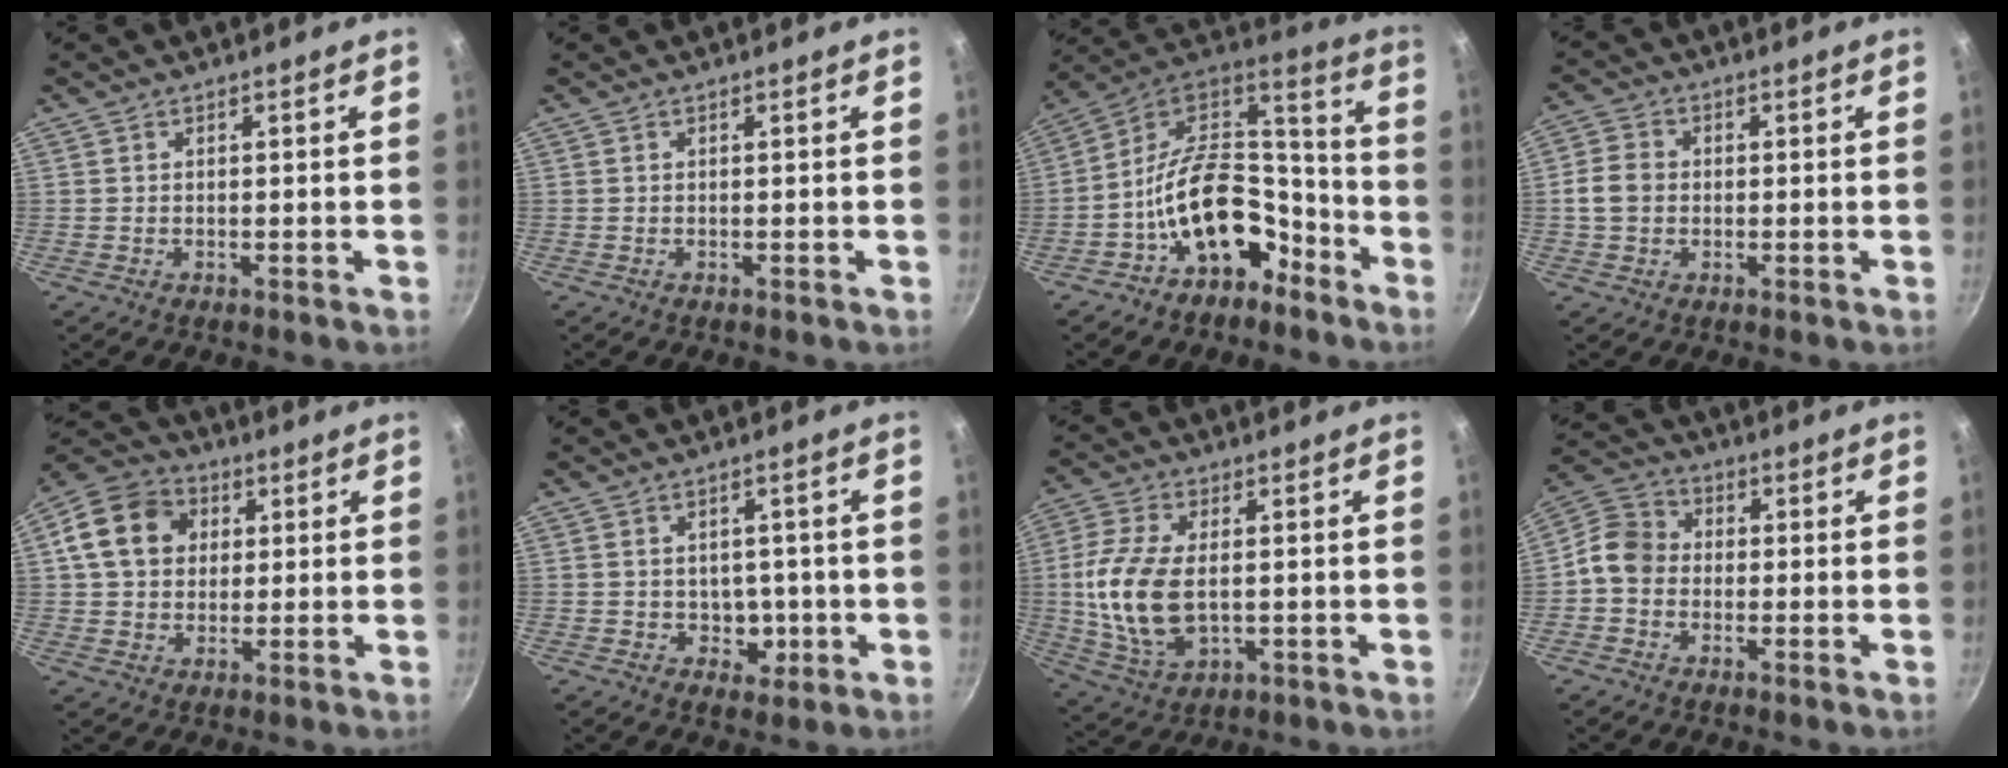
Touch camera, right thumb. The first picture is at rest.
{"total": 0.0}
{"total": 19.3, "force": [-8.4, 12.2, 12.3], "torque": [-0.163, 0.095, -0.139]}
{"total": 5.5, "force": [-0.2, 4.6, 3.0], "torque": [-0.043, 0.011, -0.012]}
{"total": 13.1, "force": [3.0, 10.6, 7.0], "torque": [-0.104, 0.016, 0.037]}
{"total": 4.3, "force": [-0.5, 3.6, 2.2], "torque": [0.000, 0.003, -0.001]}
{"total": 14.0, "force": [-0.1, 7.9, 11.5], "torque": [-0.232, -0.002, 0.002]}
{"total": 7.6, "force": [-1.1, 6.5, 3.8], "torque": [-0.047, 0.024, -0.045]}